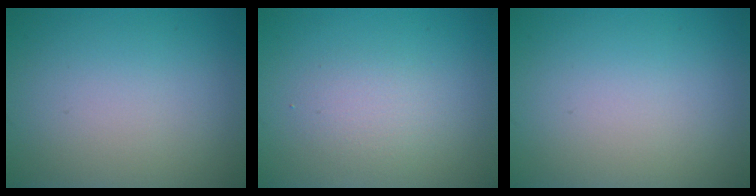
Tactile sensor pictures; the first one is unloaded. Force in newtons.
{"total": 1.9, "press": 1.9, "slide": 0.1}
{"total": 0.0}